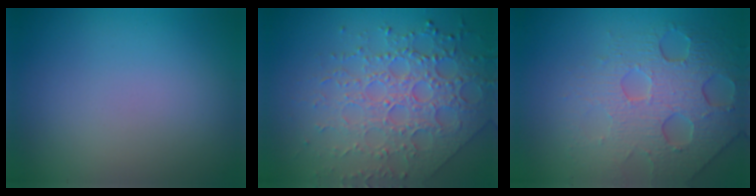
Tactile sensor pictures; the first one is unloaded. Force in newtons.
{"total": 7.4, "press": 5.4, "slide": 5.1}
{"total": 7.5, "press": 5.2, "slide": 5.4}